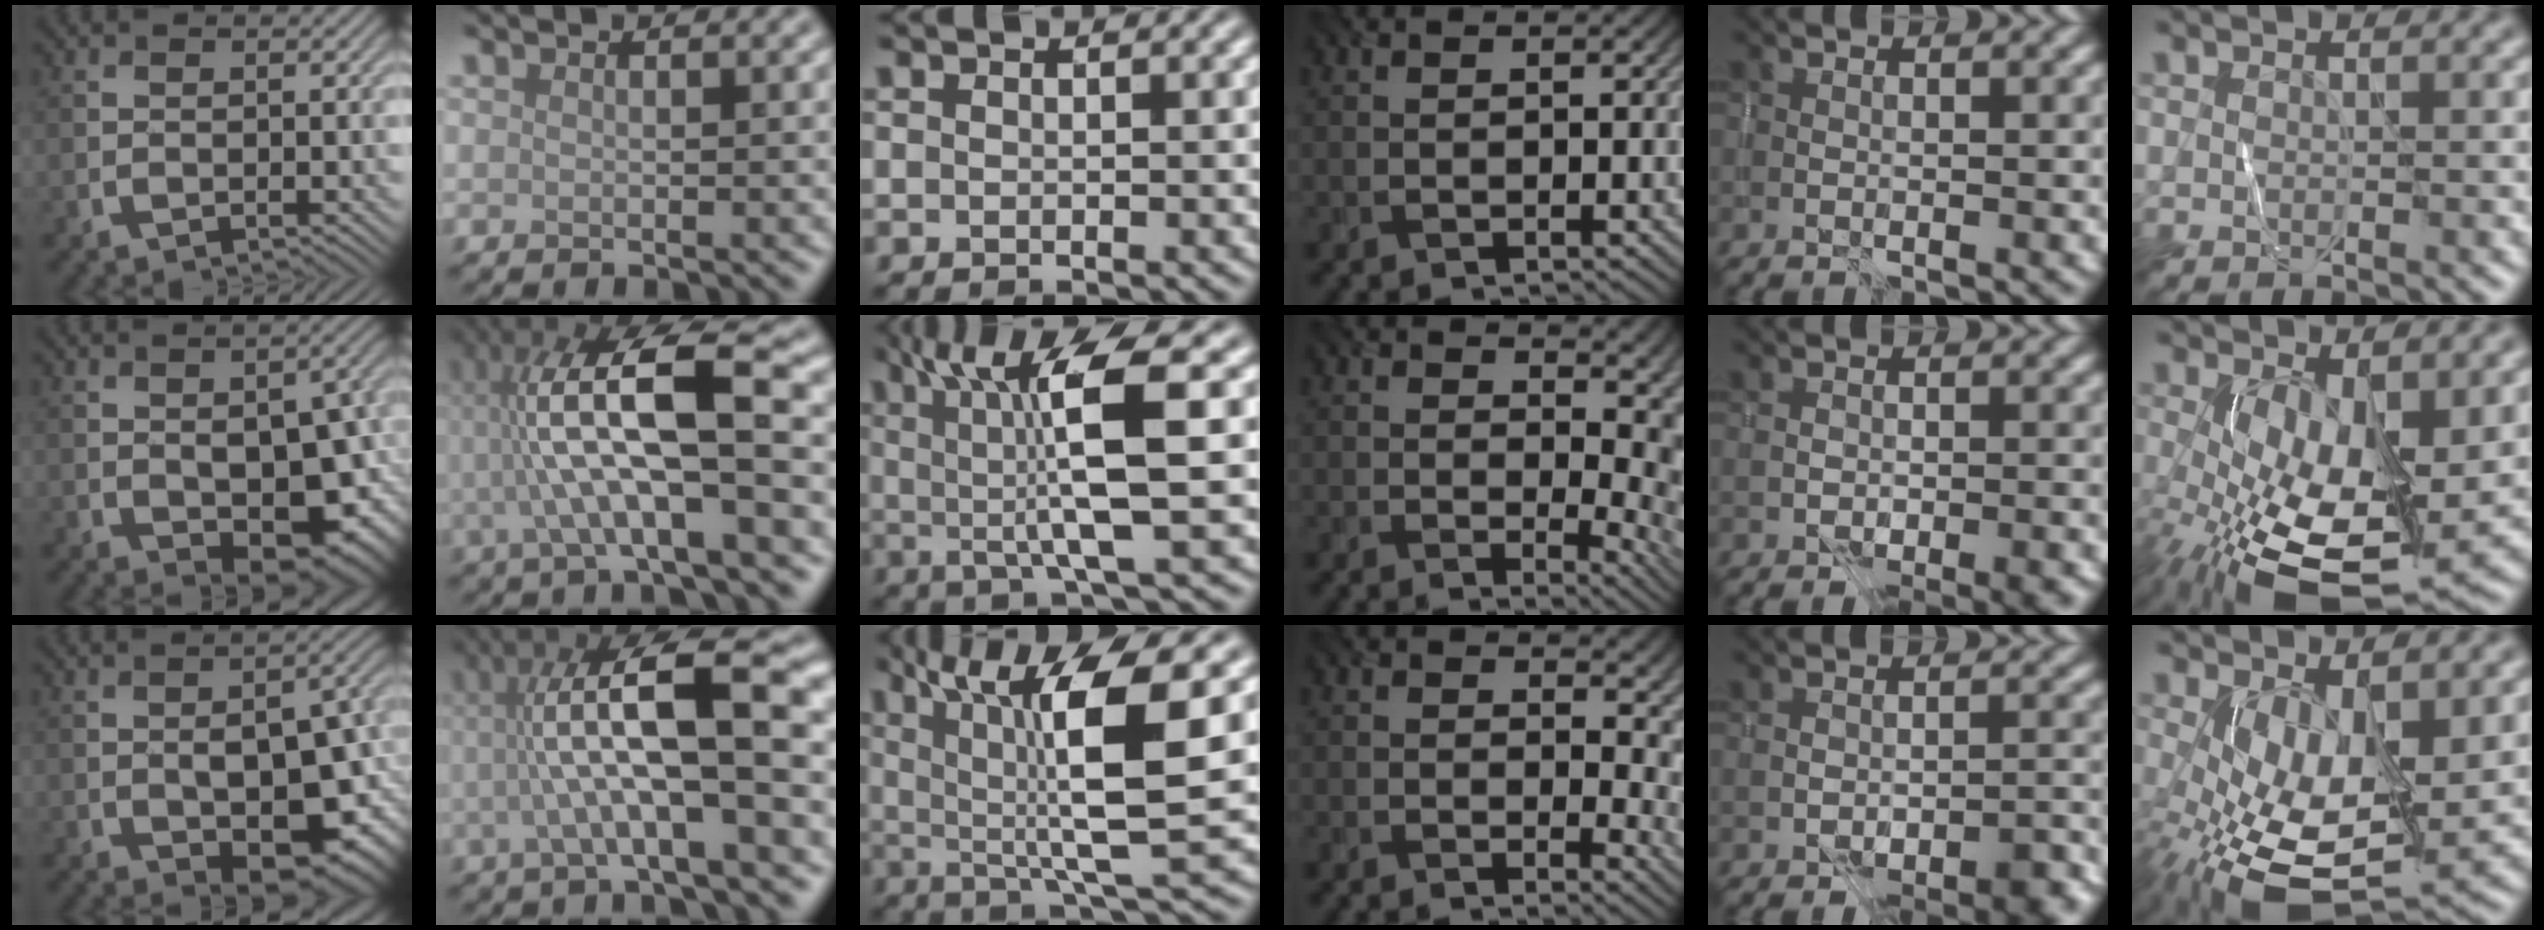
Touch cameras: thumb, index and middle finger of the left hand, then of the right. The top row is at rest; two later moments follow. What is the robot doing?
{"motion": "wrap", "object": "ribbon"}